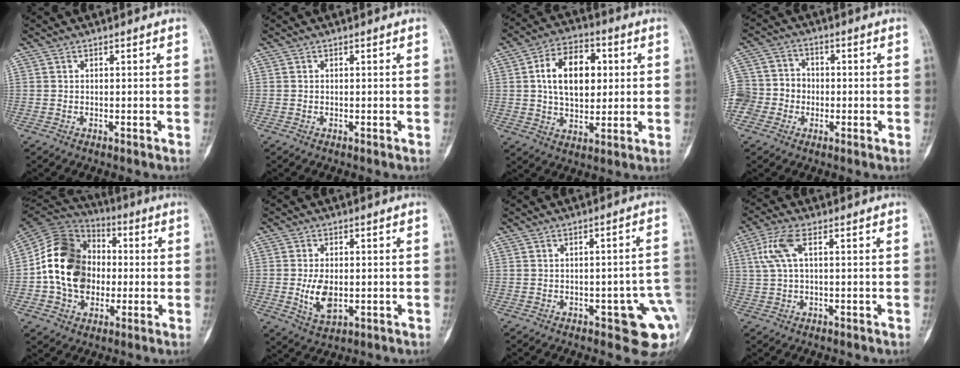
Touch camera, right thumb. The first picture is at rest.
{"total": 0.0}
{"total": 13.9, "force": [2.5, 8.8, 10.5], "torque": [-0.143, 0.006, 0.036]}
{"total": 9.8, "force": [-2.1, 9.1, 2.8], "torque": [-0.043, 0.032, -0.040]}
{"total": 18.4, "force": [-0.8, 14.3, 11.6], "torque": [-0.178, 0.025, -0.019]}
{"total": 6.4, "force": [-0.6, 3.7, 5.2], "torque": [-0.090, -0.010, -0.003]}
{"total": 10.6, "force": [-2.9, 3.9, 9.4], "torque": [-0.087, 0.013, -0.028]}
{"total": 6.0, "force": [1.8, 2.1, 5.3], "torque": [-0.139, 0.017, 0.038]}